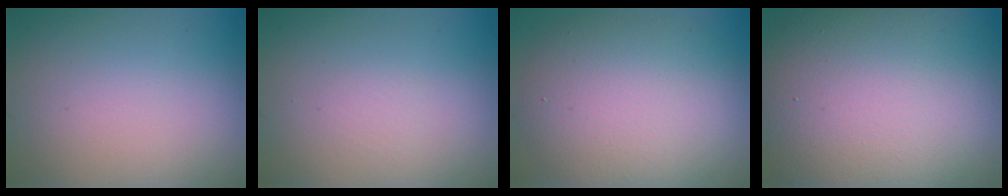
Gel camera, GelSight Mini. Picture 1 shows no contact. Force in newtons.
{"total": 0.0}
{"total": 8.6, "press": 8.5, "slide": 0.6}
{"total": 15.2, "press": 15.1, "slide": 1.0}